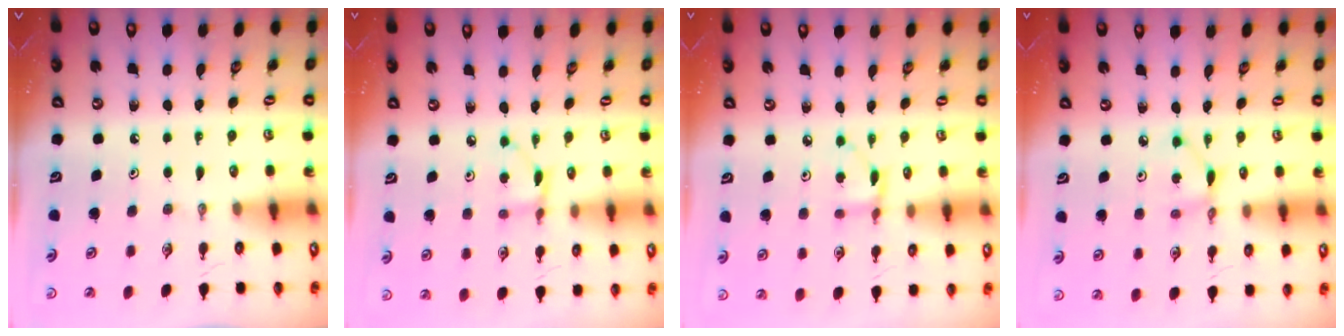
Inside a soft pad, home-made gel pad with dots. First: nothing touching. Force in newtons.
{"total": 3.7, "press": 3.7, "slide": 0.4}
{"total": 3.4, "press": 3.4, "slide": 0.4}
{"total": 3.4, "press": 3.4, "slide": 0.1}